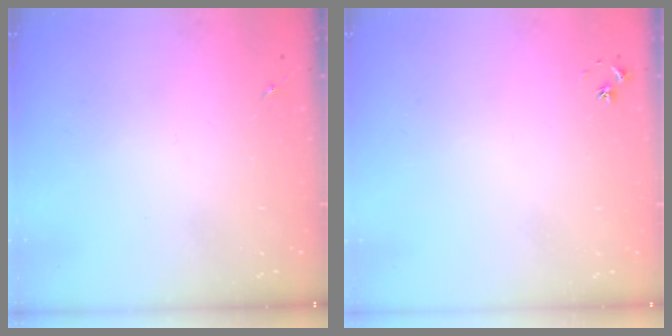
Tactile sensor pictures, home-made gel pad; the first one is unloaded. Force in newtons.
{"total": 3.3, "press": 3.3, "slide": 0.3}